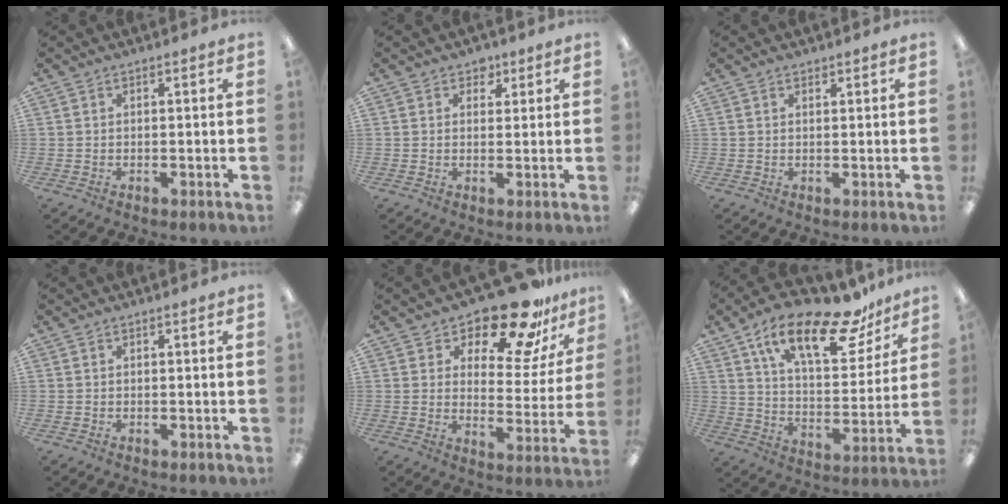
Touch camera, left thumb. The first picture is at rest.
{"total": 2.8, "force": [1.8, 2.0, 0.7], "torque": [0.005, -0.005, 0.029]}
{"total": 0.9, "force": [0.8, 0.4, 0.2], "torque": [-0.004, 0.001, 0.014]}
{"total": 0.0}
{"total": 17.4, "force": [14.5, 5.7, 7.9], "torque": [-0.120, -0.111, 0.246]}
{"total": 20.6, "force": [13.7, 8.1, 13.0], "torque": [-0.209, -0.076, 0.230]}